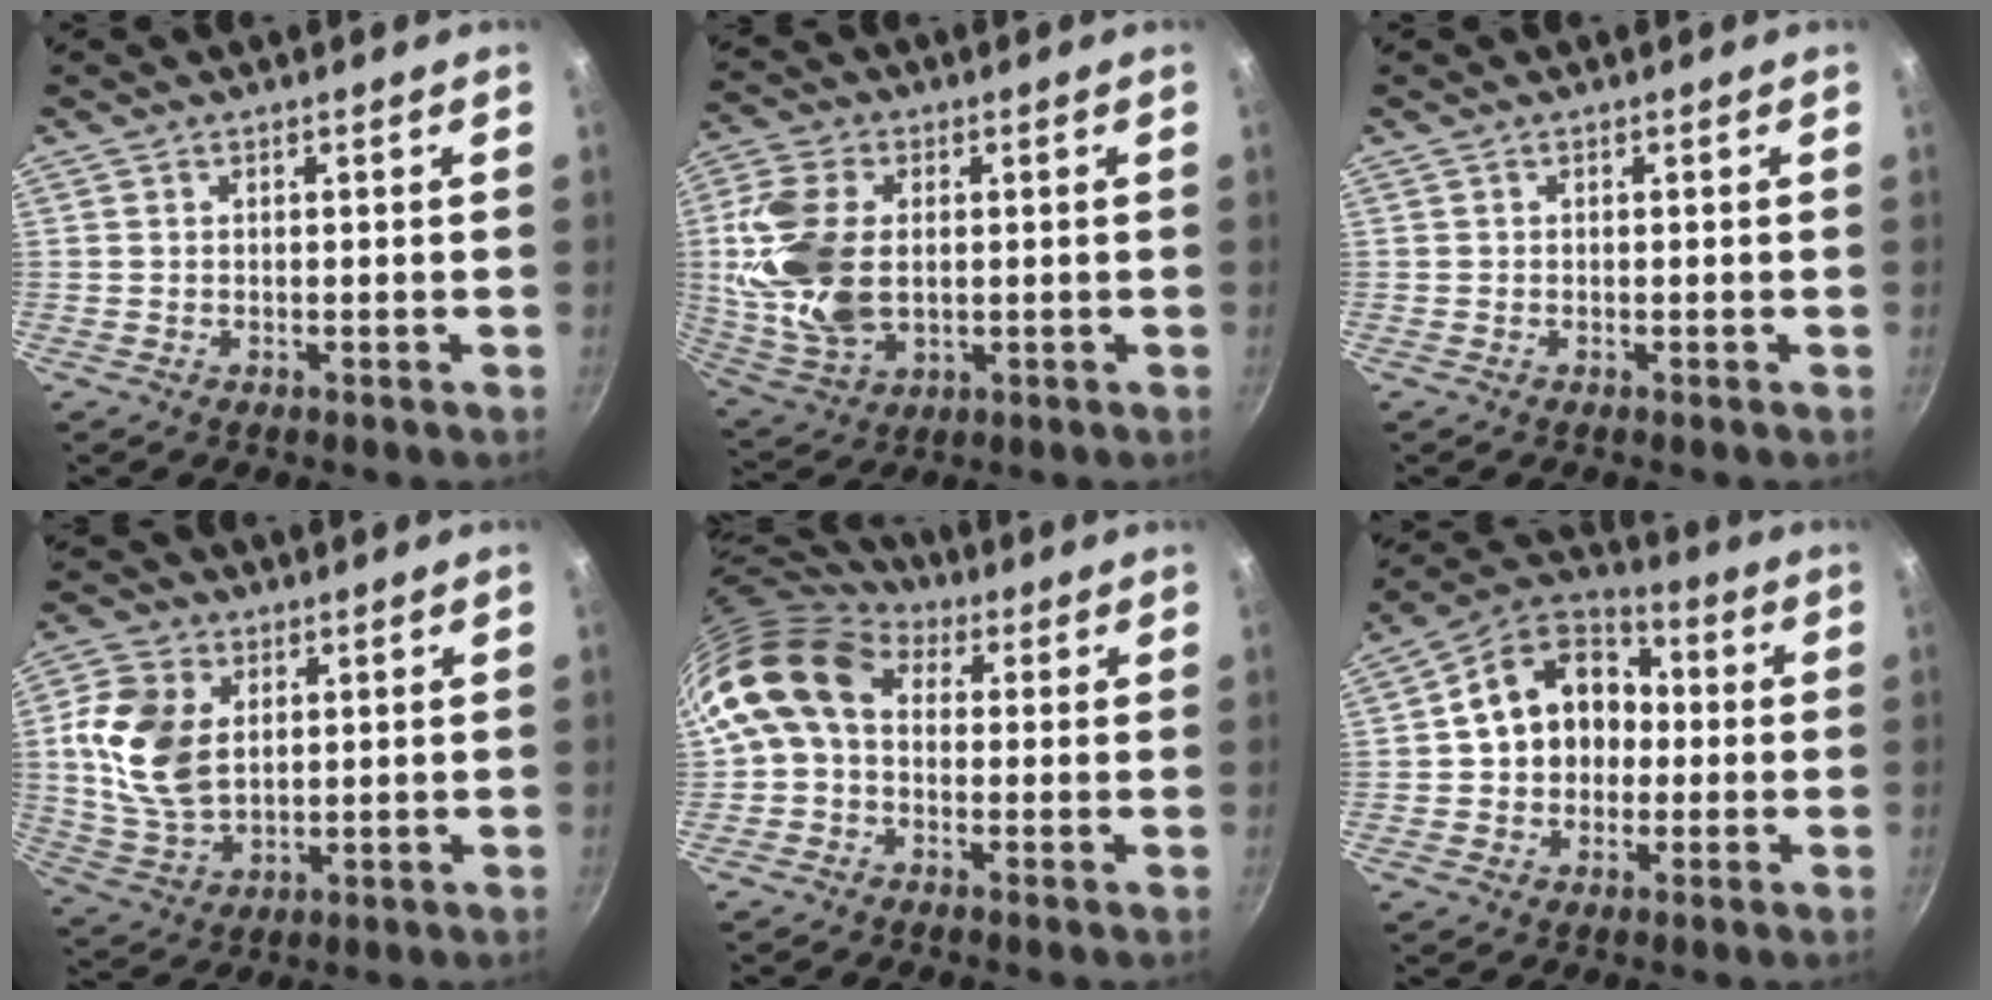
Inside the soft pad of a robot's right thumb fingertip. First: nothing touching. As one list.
[{"total": 16.3, "force": [1.2, 10.6, 12.3], "torque": [-0.238, -0.003, 0.029]}, {"total": 0.0}, {"total": 13.8, "force": [2.7, 9.4, 9.7], "torque": [-0.173, -0.012, 0.056]}, {"total": 11.2, "force": [1.5, 8.4, 7.3], "torque": [-0.120, 0.018, 0.004]}, {"total": 15.3, "force": [0.7, 12.2, 9.2], "torque": [-0.113, 0.039, -0.003]}]